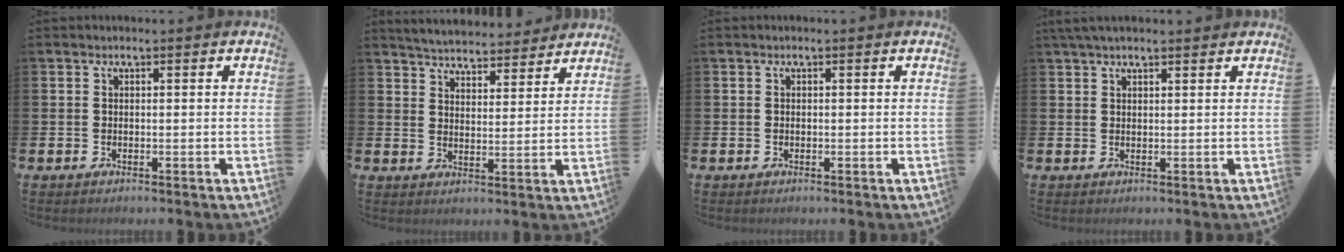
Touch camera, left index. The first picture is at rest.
{"total": 5.1, "force": [5.0, 0.9, 0.1], "torque": [-0.017, -0.036, 0.087]}
{"total": 0.0}
{"total": 2.4, "force": [2.0, 0.6, 1.2], "torque": [-0.026, 0.002, 0.036]}